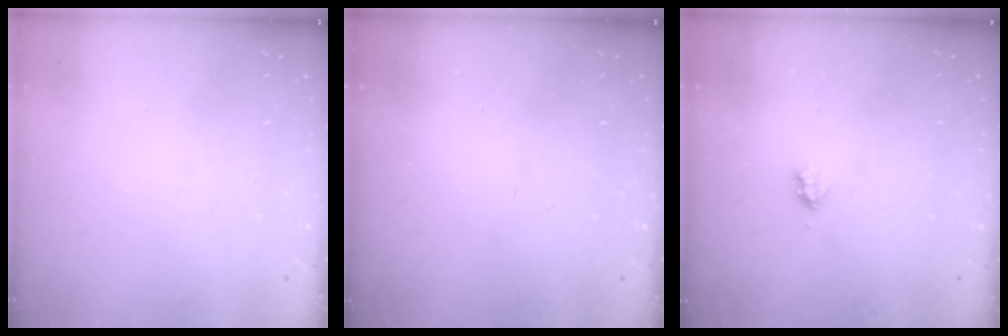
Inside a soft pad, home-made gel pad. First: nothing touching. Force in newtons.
{"total": 0.0}
{"total": 1.9, "press": 1.8, "slide": 0.4}